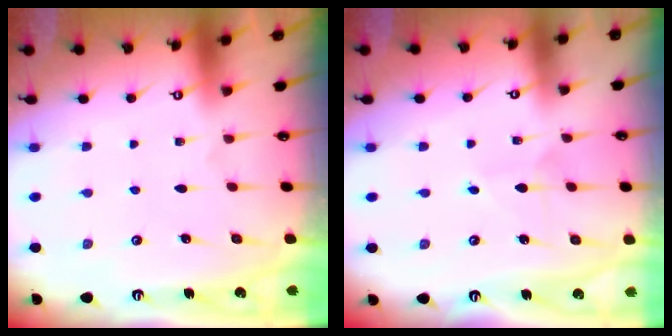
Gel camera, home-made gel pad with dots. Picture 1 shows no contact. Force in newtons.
{"total": 3.3, "press": 3.3, "slide": 0.3}